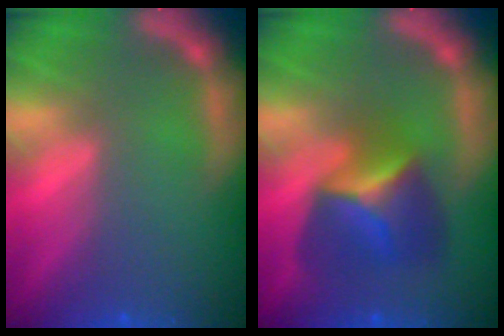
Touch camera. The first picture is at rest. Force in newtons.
{"total": 5.4}